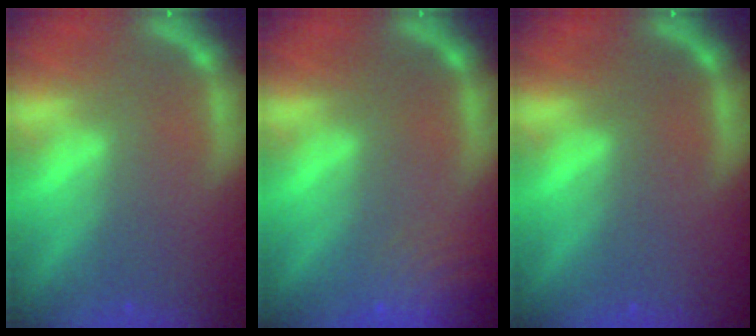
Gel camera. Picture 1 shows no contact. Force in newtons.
{"total": 7.0}
{"total": 0.0}